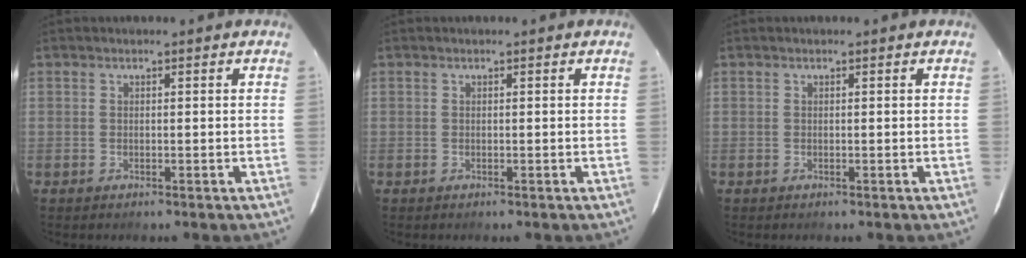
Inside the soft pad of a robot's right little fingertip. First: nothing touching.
{"total": 0.0}
{"total": 0.0}